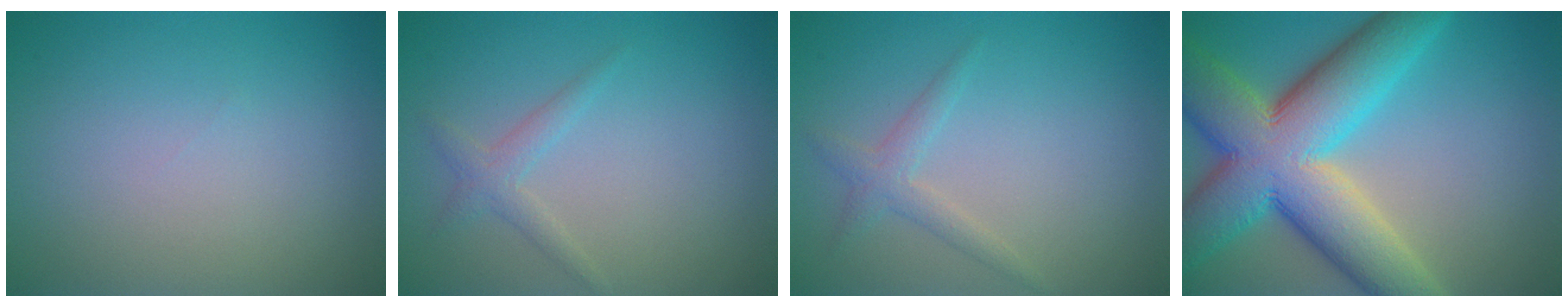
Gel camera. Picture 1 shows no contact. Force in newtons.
{"total": 1.6, "press": 1.6, "slide": 0.1}
{"total": 1.8, "press": 1.8, "slide": 0.1}
{"total": 13.8, "press": 13.8, "slide": 0.6}